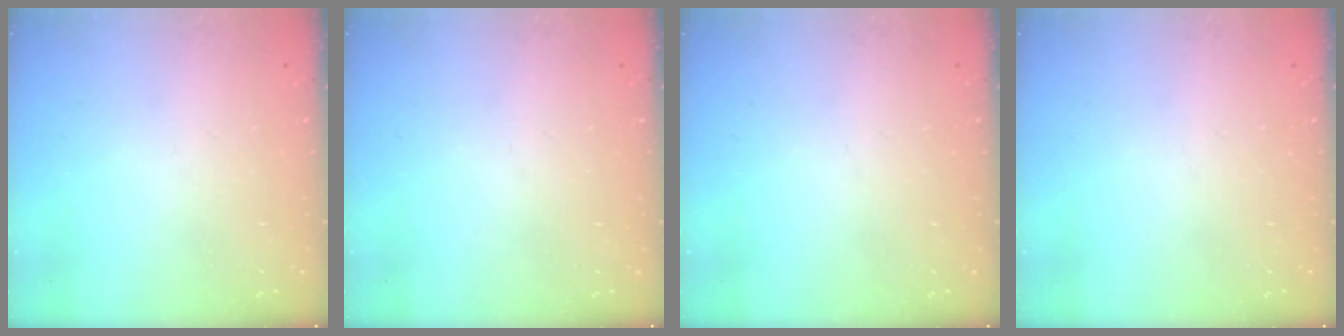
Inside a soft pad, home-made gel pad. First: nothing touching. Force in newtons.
{"total": 0.0}
{"total": 0.0}
{"total": 0.0}